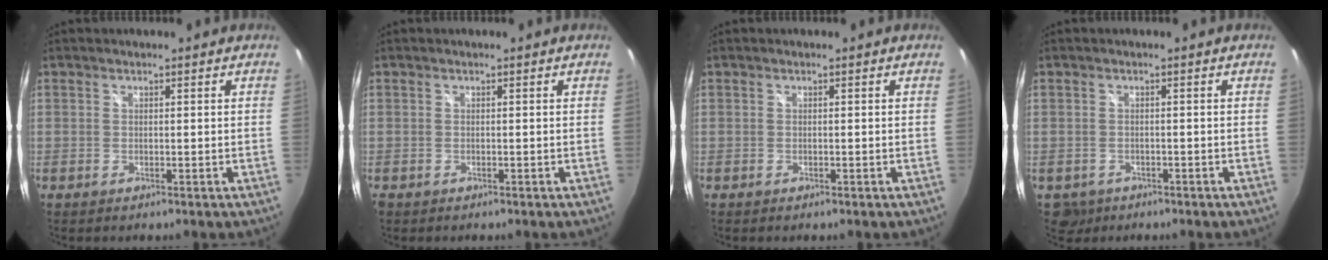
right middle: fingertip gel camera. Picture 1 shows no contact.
{"total": 0.5, "force": [-0.3, 0.4, 0.1], "torque": [-0.003, -0.003, -0.007]}
{"total": 0.0}
{"total": 3.6, "force": [-1.5, 3.0, 1.1], "torque": [-0.030, -0.005, -0.017]}